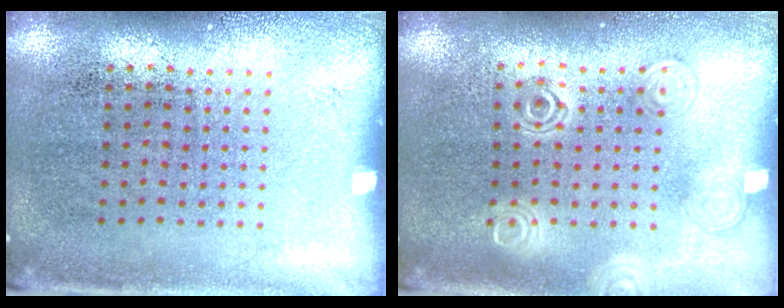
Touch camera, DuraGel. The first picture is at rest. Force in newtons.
{"total": 1.3, "press": 1.2, "slide": 0.3}